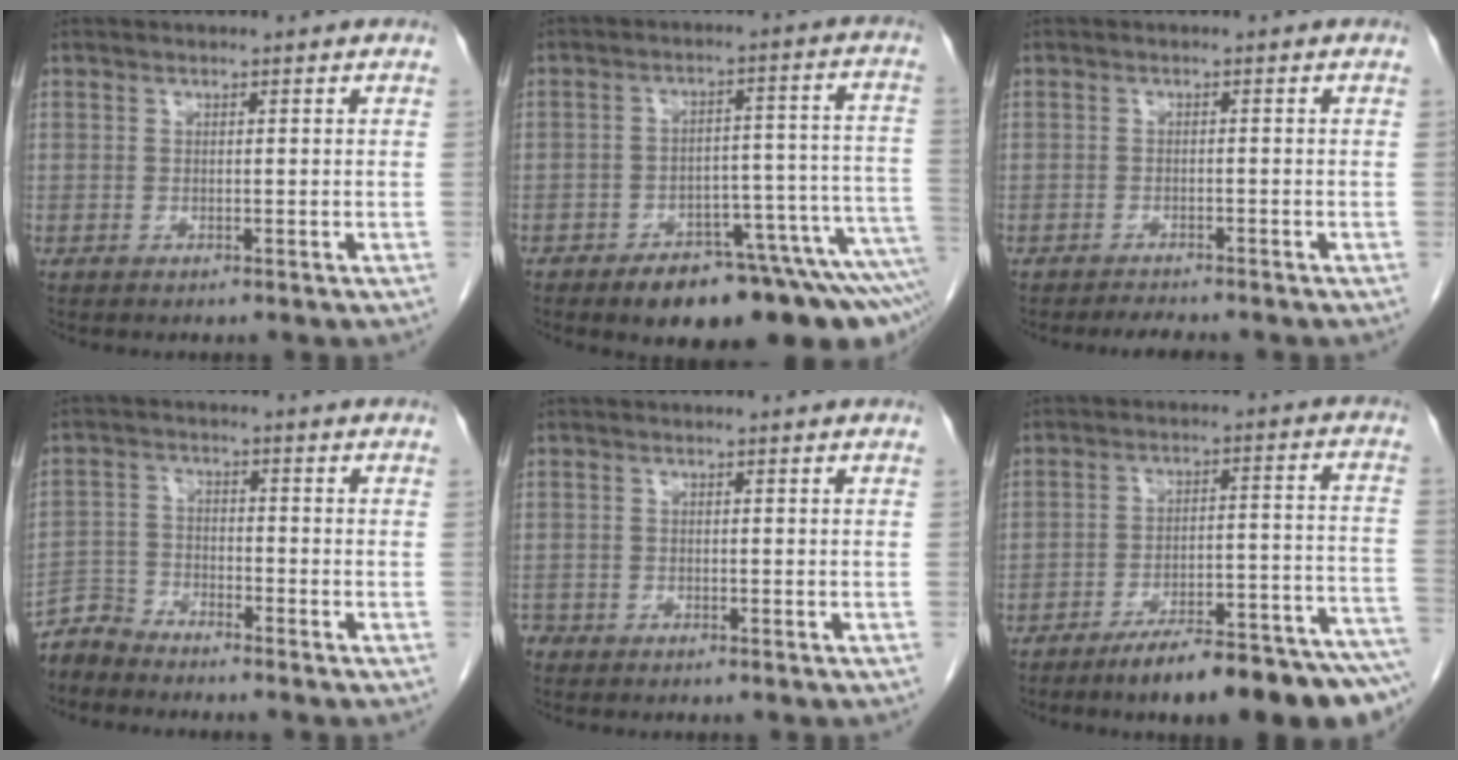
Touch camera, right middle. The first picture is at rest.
{"total": 16.5, "force": [-11.3, 4.6, 11.1], "torque": [-0.054, 0.038, -0.146]}
{"total": 2.3, "force": [-2.2, 0.1, 0.7], "torque": [-0.017, -0.009, -0.033]}
{"total": 4.5, "force": [-4.4, 0.7, -0.5], "torque": [0.011, -0.008, -0.087]}
{"total": 1.8, "force": [-1.5, 1.1, 0.2], "torque": [-0.009, 0.001, -0.027]}
{"total": 16.3, "force": [-13.0, 1.1, 9.9], "torque": [-0.085, 0.033, -0.191]}